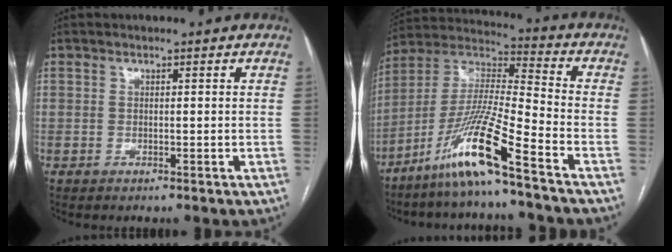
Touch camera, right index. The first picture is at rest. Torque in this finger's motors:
{"motor_torque": [0.51, -0.19, 0.64, 0.21]}